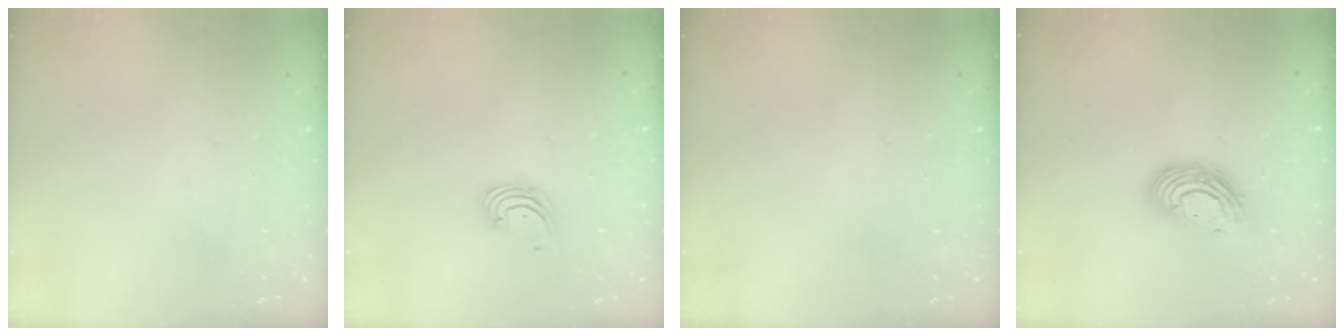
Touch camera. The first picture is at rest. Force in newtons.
{"total": 1.8, "press": 1.8, "slide": 0.2}
{"total": 0.0}
{"total": 11.3, "press": 11.2, "slide": 0.9}